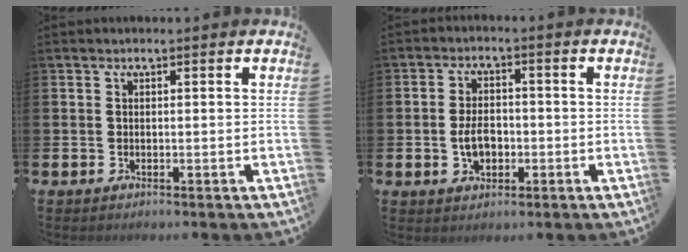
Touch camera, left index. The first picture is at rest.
{"total": 3.9, "force": [-0.8, 2.5, 2.8], "torque": [-0.039, 0.000, -0.018]}